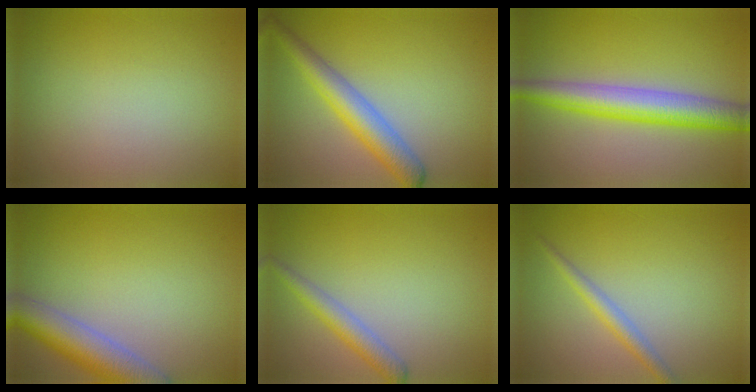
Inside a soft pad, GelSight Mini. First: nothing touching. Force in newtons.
{"total": 4.5, "press": 4.5, "slide": 0.2}
{"total": 5.5, "press": 5.5, "slide": 0.1}
{"total": 5.8, "press": 5.8, "slide": 0.5}
{"total": 2.5, "press": 2.5, "slide": 0.1}
{"total": 1.9, "press": 1.9, "slide": 0.0}